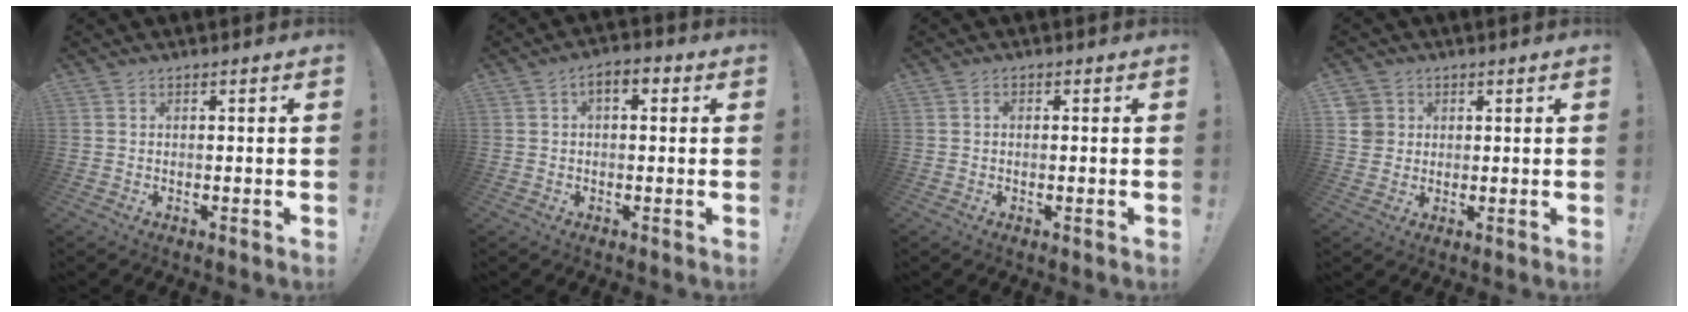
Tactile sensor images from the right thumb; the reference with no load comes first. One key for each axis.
{"total": 4.3, "fx": 0.6, "fy": 2.3, "fz": 3.6, "tx": -0.054, "ty": 0.006, "tz": 0.008}
{"total": 0.9, "fx": -0.3, "fy": 0.4, "fz": 0.7, "tx": -0.017, "ty": 0.005, "tz": -0.005}
{"total": 4.7, "fx": 1.5, "fy": 4.4, "fz": 1.0, "tx": -0.013, "ty": -0.001, "tz": 0.031}